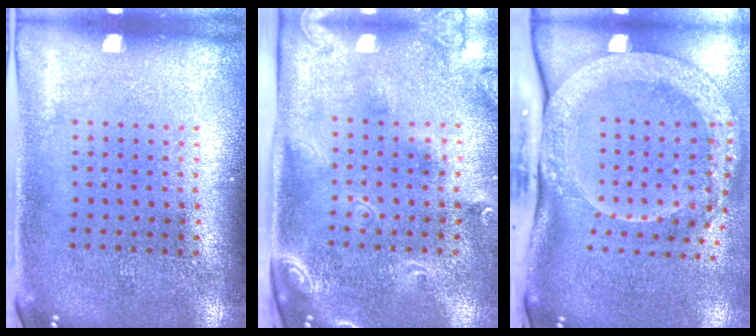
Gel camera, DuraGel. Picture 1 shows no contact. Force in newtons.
{"total": 2.4, "press": 1.7, "slide": 1.7}
{"total": 3.3, "press": 2.3, "slide": 2.3}